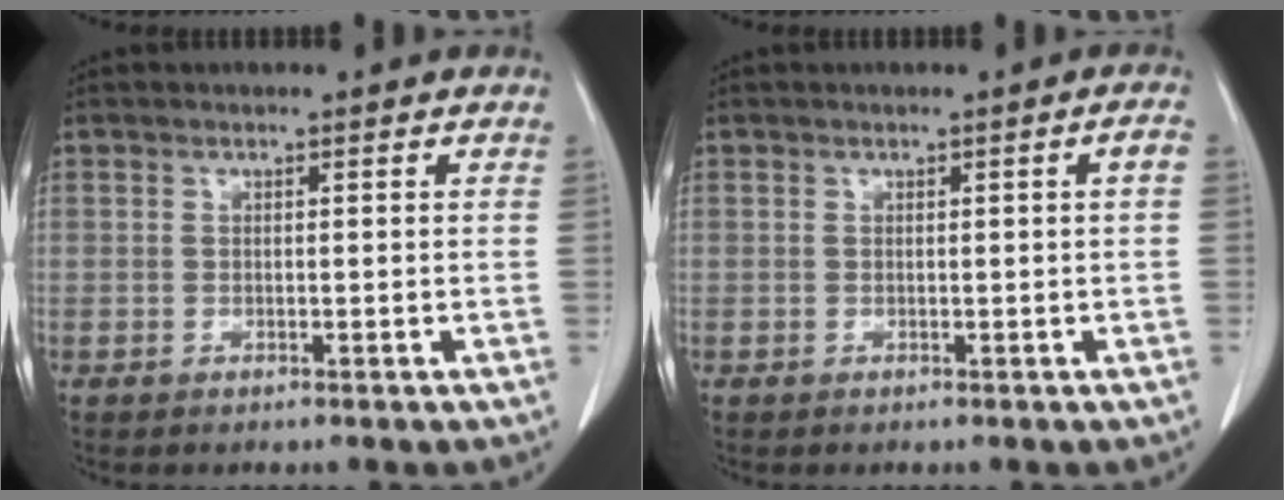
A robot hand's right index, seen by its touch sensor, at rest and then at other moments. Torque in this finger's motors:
{"motor_torque": [0.16, -0.13, 0.01, 0.00]}